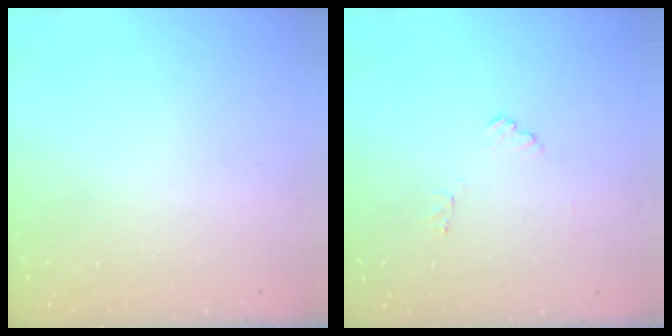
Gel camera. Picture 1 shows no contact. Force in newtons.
{"total": 6.9, "press": 6.9, "slide": 0.5}